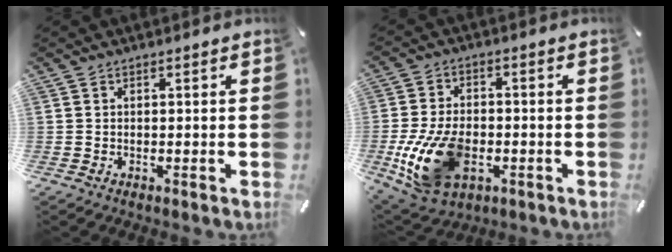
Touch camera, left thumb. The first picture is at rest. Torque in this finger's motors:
{"motor_torque": [1.02, 2.57, 0.73, -0.37, 0.34]}